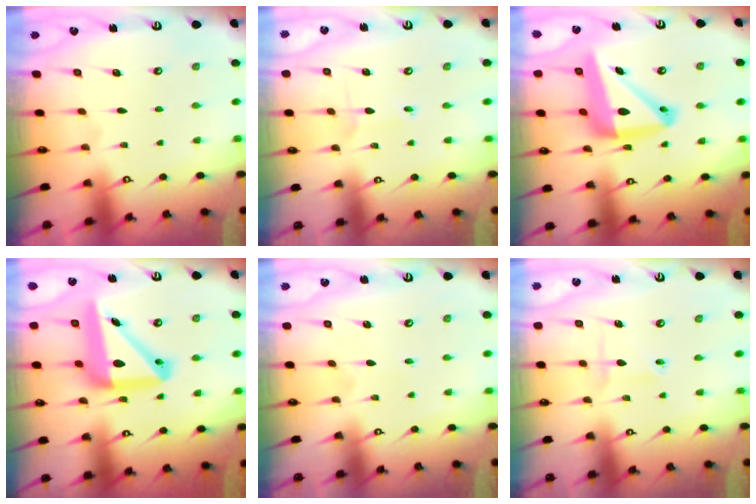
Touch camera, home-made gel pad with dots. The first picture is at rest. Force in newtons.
{"total": 2.2, "press": 2.2, "slide": 0.1}
{"total": 15.2, "press": 15.1, "slide": 1.4}
{"total": 17.4, "press": 17.2, "slide": 2.8}
{"total": 2.6, "press": 2.6, "slide": 0.3}
{"total": 3.4, "press": 3.3, "slide": 0.6}